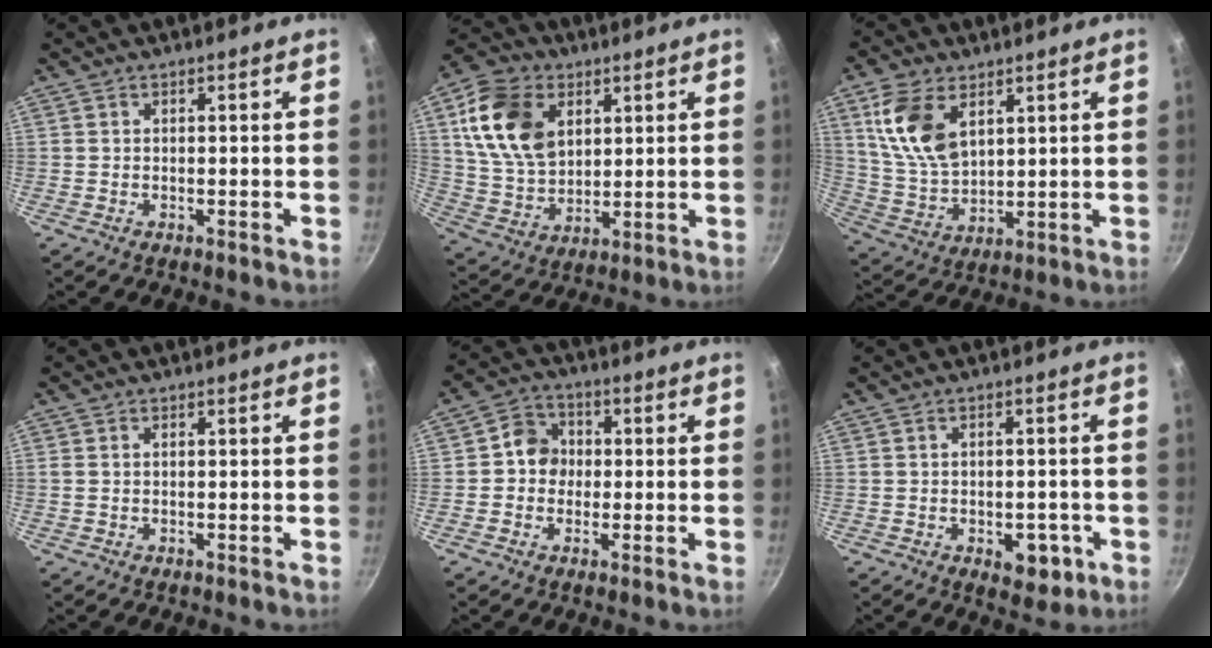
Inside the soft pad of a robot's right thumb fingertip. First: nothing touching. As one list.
[{"total": 16.3, "force": [5.3, 11.4, 10.5], "torque": [-0.174, -0.013, 0.103]}, {"total": 13.0, "force": [5.3, 7.7, 9.0], "torque": [-0.166, -0.024, 0.115]}, {"total": 0.9, "force": [0.2, 0.6, 0.7], "torque": [-0.015, 0.002, 0.001]}, {"total": 6.1, "force": [0.0, 5.5, 2.6], "torque": [-0.007, 0.013, -0.014]}, {"total": 6.6, "force": [-2.2, 4.0, 4.7], "torque": [-0.034, 0.008, -0.022]}]